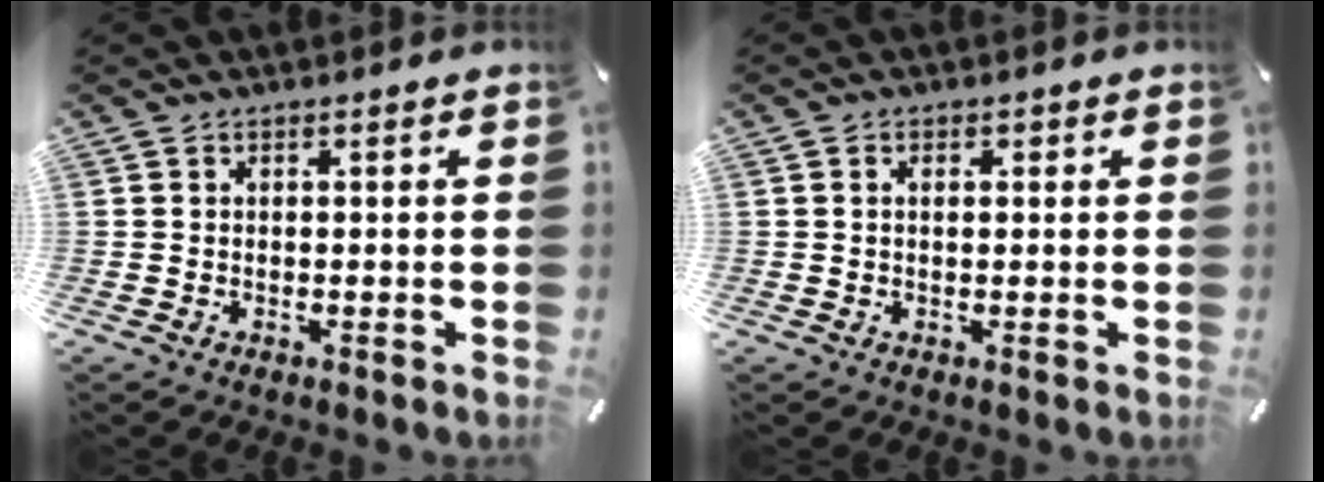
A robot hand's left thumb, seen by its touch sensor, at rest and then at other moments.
{"total": 1.7, "force": [0.4, 1.1, 1.2], "torque": [-0.018, 0.006, 0.003]}